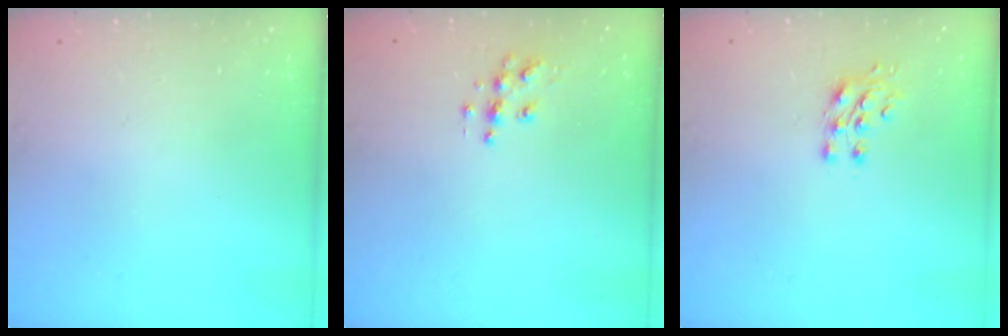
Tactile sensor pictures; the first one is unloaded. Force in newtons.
{"total": 6.1, "press": 6.1, "slide": 0.3}
{"total": 7.1, "press": 7.1, "slide": 0.8}